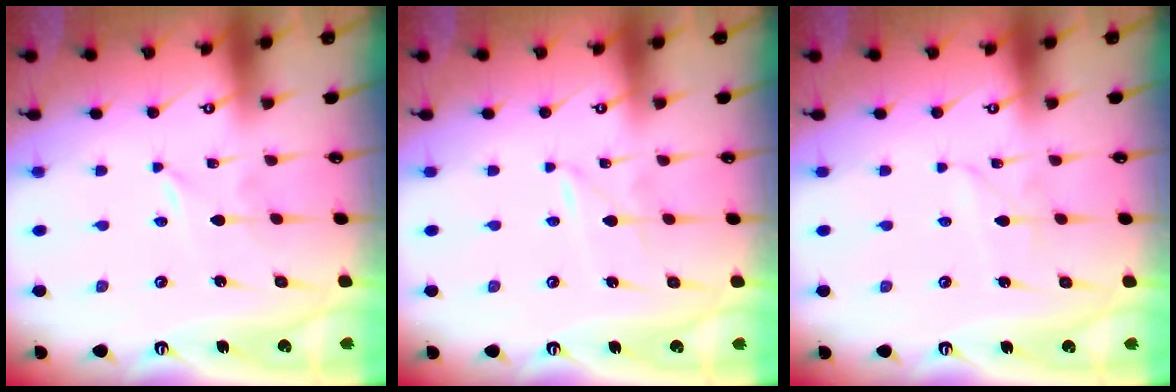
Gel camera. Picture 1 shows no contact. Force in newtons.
{"total": 1.5, "press": 1.5, "slide": 0.2}
{"total": 1.7, "press": 1.7, "slide": 0.2}